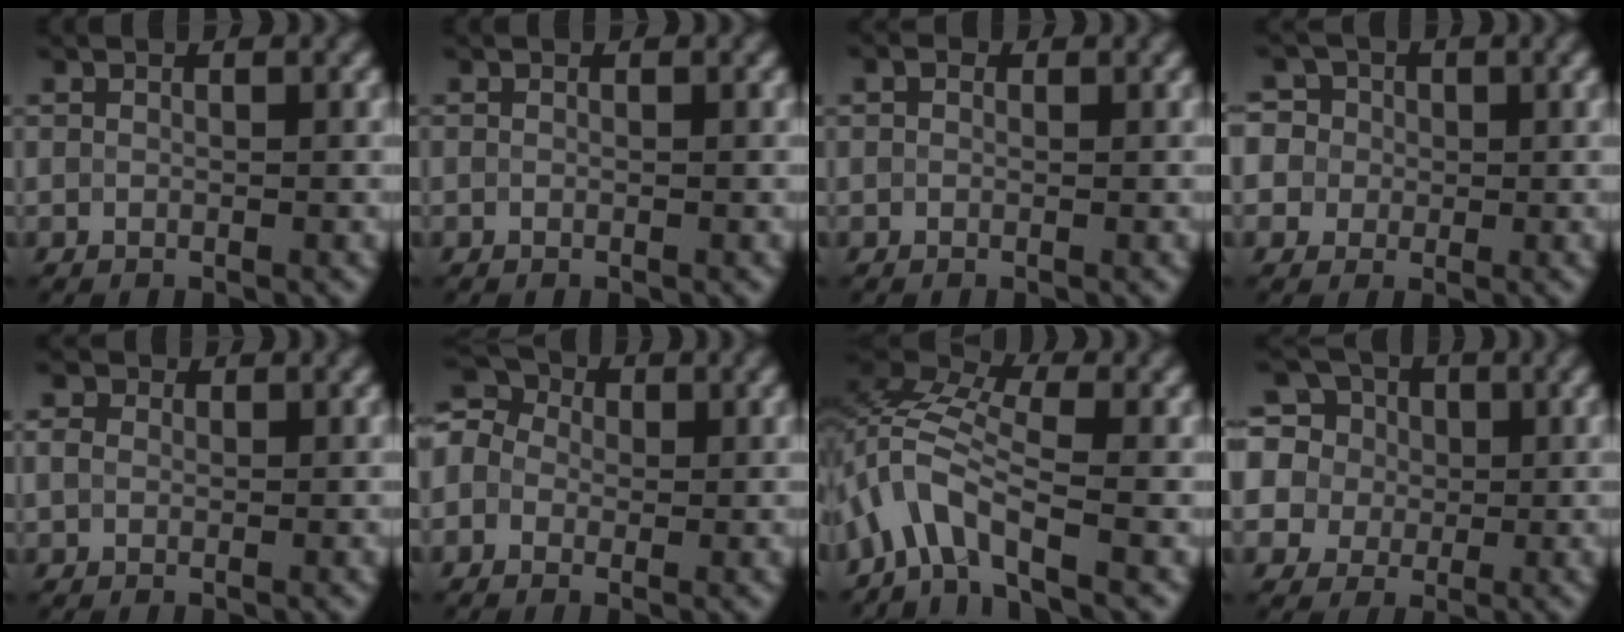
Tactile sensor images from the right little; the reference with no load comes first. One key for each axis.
{"total": 0.0}
{"total": 0.7, "fx": 0.2, "fy": 0.6, "fz": 0.4, "tx": -0.006, "ty": 0.002, "tz": -0.003}
{"total": 8.0, "fx": 3.2, "fy": 6.4, "fz": 3.5, "tx": -0.067, "ty": 0.042, "tz": 0.018}
{"total": 1.4, "fx": 0.3, "fy": 1.1, "fz": 0.8, "tx": -0.020, "ty": 0.007, "tz": 0.000}
{"total": 6.1, "fx": 0.7, "fy": 5.1, "fz": 3.2, "tx": -0.062, "ty": 0.039, "tz": -0.032}
{"total": 5.6, "fx": -2.9, "fy": 1.8, "fz": 4.4, "tx": -0.091, "ty": 0.013, "tz": -0.070}
{"total": 11.2, "fx": 4.3, "fy": 9.0, "fz": 5.1, "tx": -0.131, "ty": 0.039, "tz": 0.059}